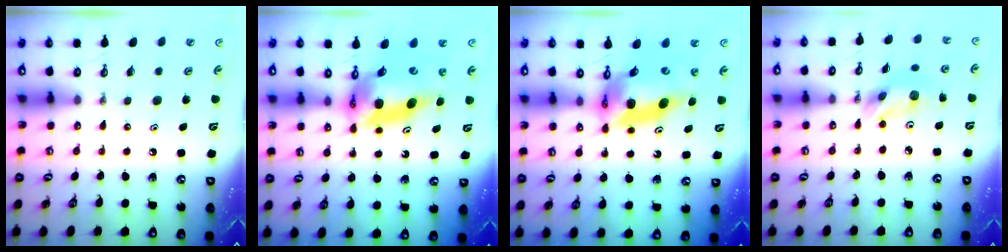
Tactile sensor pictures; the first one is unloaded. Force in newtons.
{"total": 13.2, "press": 13.2, "slide": 1.3}
{"total": 13.2, "press": 13.2, "slide": 1.3}
{"total": 8.7, "press": 7.6, "slide": 4.4}